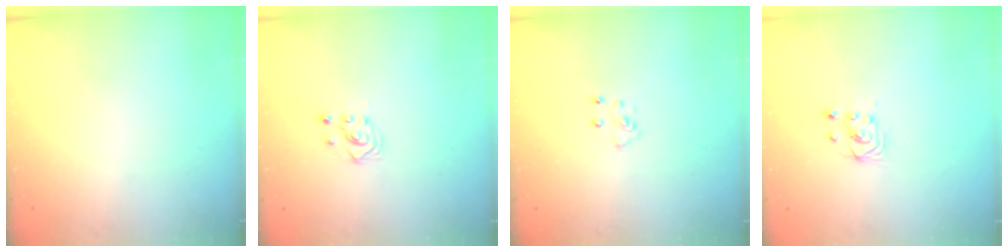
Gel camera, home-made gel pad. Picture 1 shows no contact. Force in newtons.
{"total": 2.9, "press": 2.9, "slide": 0.3}
{"total": 6.4, "press": 6.4, "slide": 0.6}
{"total": 2.9, "press": 2.6, "slide": 1.3}